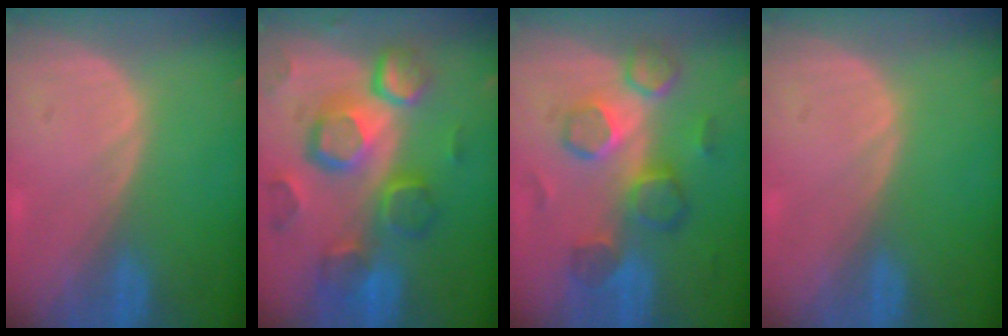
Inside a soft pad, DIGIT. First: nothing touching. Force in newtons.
{"total": 12.3, "press": 10.6, "slide": 6.2}
{"total": 8.6, "press": 8.3, "slide": 2.2}
{"total": 0.0}